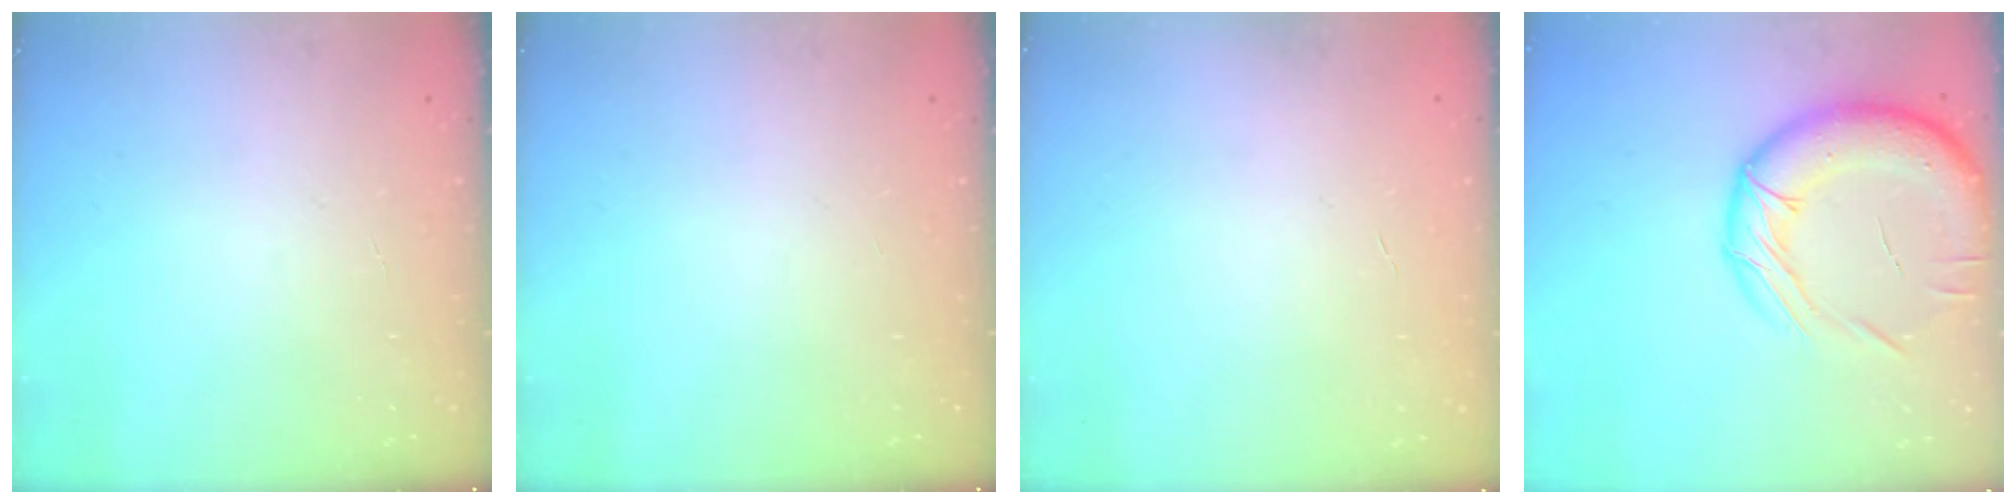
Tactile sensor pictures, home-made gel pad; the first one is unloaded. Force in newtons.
{"total": 0.0}
{"total": 0.0}
{"total": 20.3, "press": 19.9, "slide": 4.2}